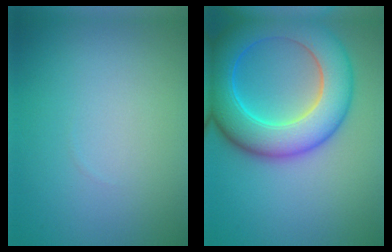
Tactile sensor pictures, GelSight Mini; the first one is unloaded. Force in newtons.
{"total": 10.2, "press": 10.2, "slide": 0.2}